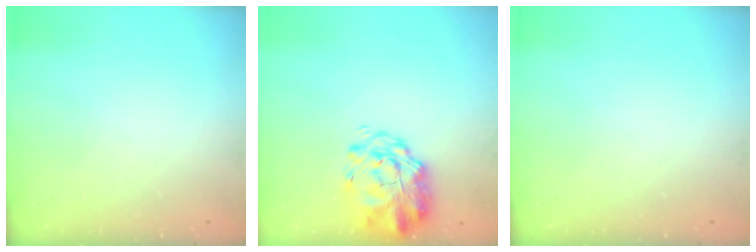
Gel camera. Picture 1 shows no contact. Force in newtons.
{"total": 3.1, "press": 2.6, "slide": 1.7}
{"total": 0.0}